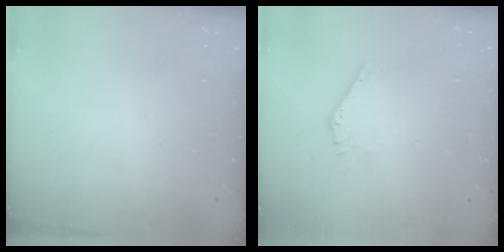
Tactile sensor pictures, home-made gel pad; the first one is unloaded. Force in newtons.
{"total": 1.3, "press": 1.2, "slide": 0.3}